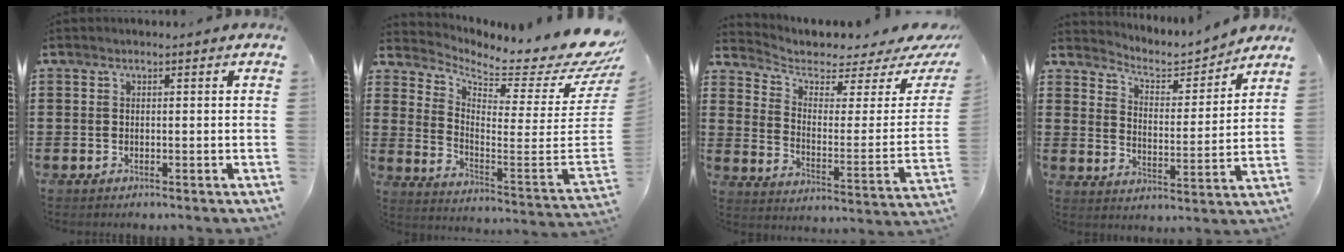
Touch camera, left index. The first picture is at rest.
{"total": 5.3, "force": [4.7, 0.7, 2.3], "torque": [-0.060, -0.060, 0.073]}
{"total": 3.7, "force": [2.9, 1.5, 1.6], "torque": [-0.047, -0.033, 0.044]}
{"total": 3.7, "force": [3.4, 1.4, 0.8], "torque": [-0.040, -0.027, 0.050]}